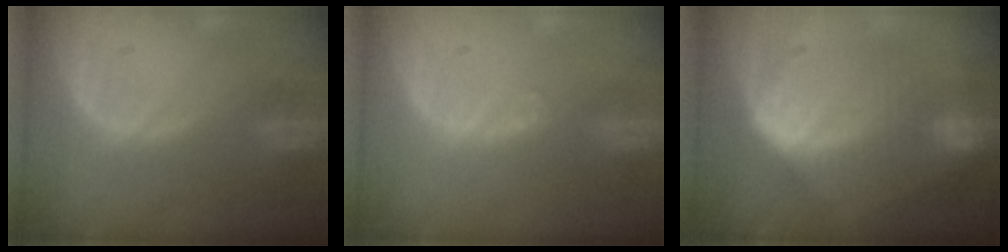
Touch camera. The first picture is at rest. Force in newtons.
{"total": 0.6, "press": 0.5, "slide": 0.4}
{"total": 10.0, "press": 10.0, "slide": 0.6}